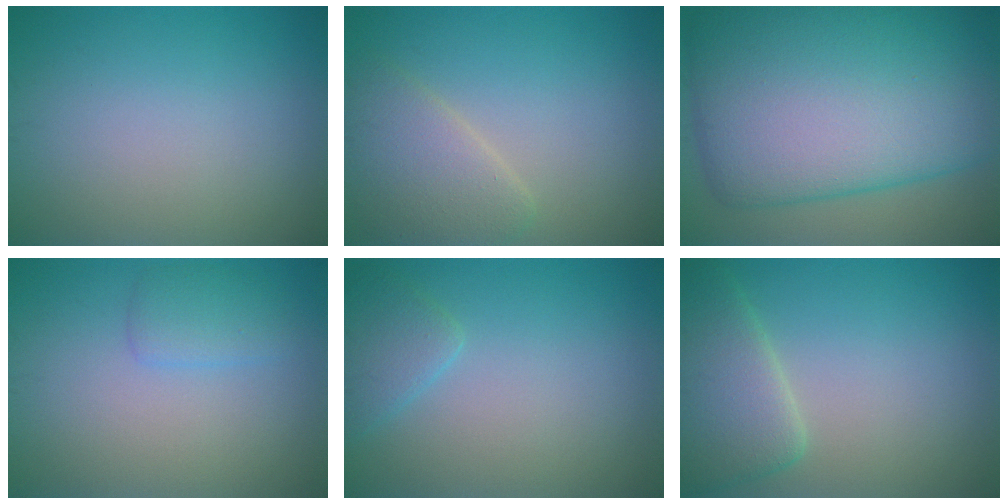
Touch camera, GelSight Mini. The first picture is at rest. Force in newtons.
{"total": 4.0, "press": 4.0, "slide": 0.4}
{"total": 16.9, "press": 16.9, "slide": 0.5}
{"total": 1.9, "press": 1.9, "slide": 0.1}
{"total": 2.1, "press": 2.1, "slide": 0.1}
{"total": 4.9, "press": 4.9, "slide": 0.4}